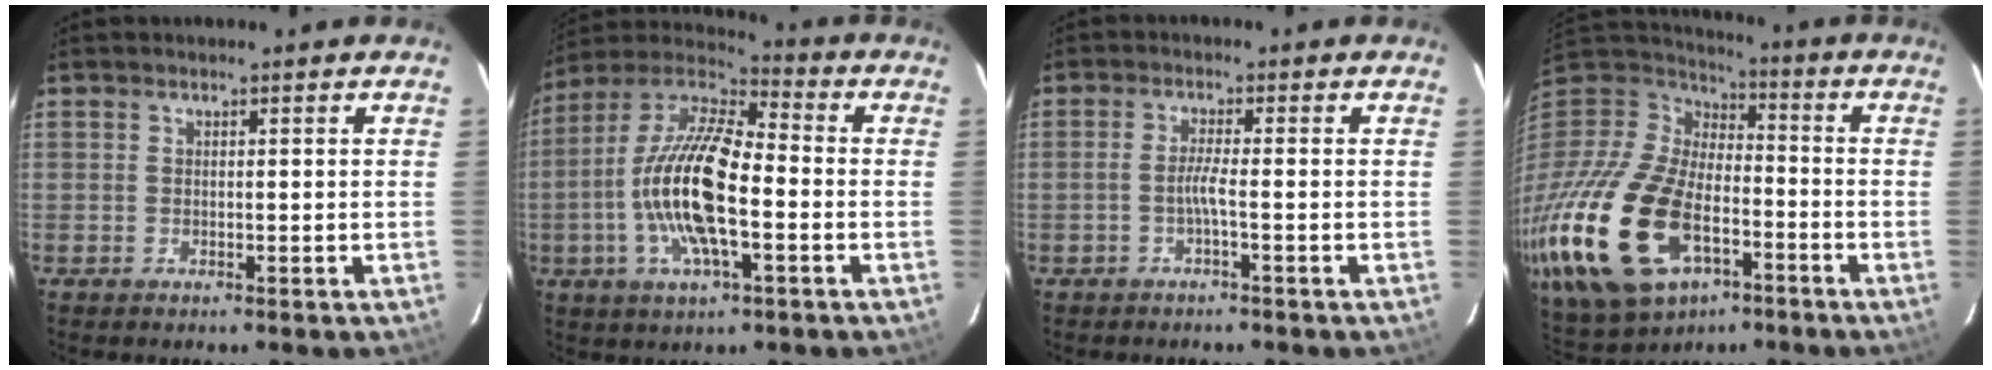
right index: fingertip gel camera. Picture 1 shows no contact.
{"total": 17.5, "force": [-3.6, 5.8, 16.1], "torque": [-0.320, -0.004, -0.078]}
{"total": 2.3, "force": [-1.1, -0.5, 1.9], "torque": [-0.040, 0.000, -0.021]}
{"total": 32.8, "force": [-13.2, 19.7, 22.7], "torque": [-0.531, -0.045, -0.216]}